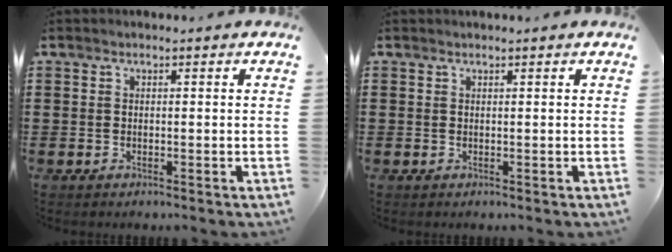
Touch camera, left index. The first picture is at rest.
{"total": 0.0}